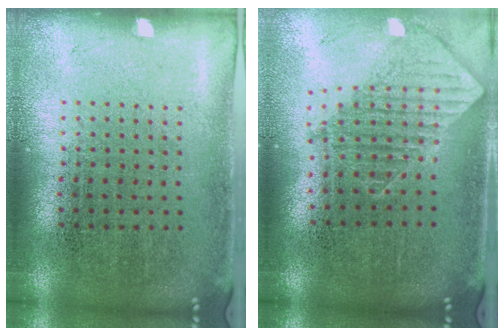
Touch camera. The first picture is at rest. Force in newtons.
{"total": 1.6, "press": 1.3, "slide": 0.9}